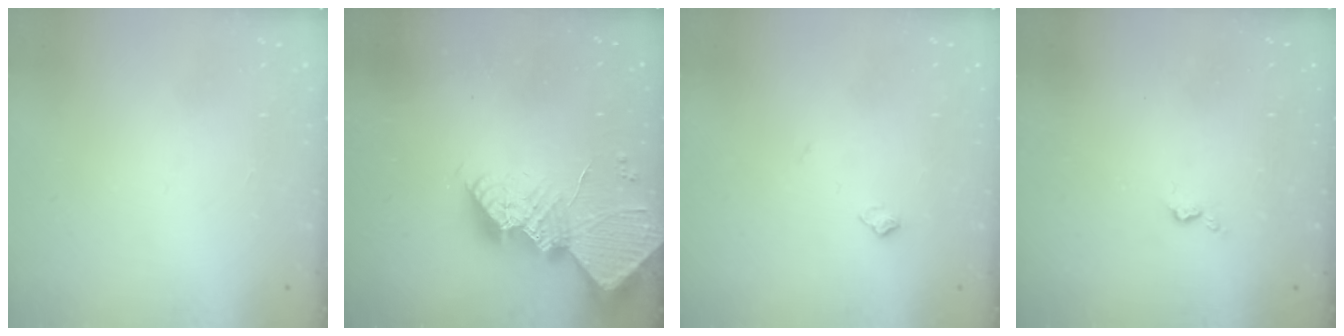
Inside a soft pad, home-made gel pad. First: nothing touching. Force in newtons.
{"total": 16.4, "press": 16.3, "slide": 1.2}
{"total": 6.0, "press": 5.9, "slide": 0.8}
{"total": 3.0, "press": 3.0, "slide": 0.5}